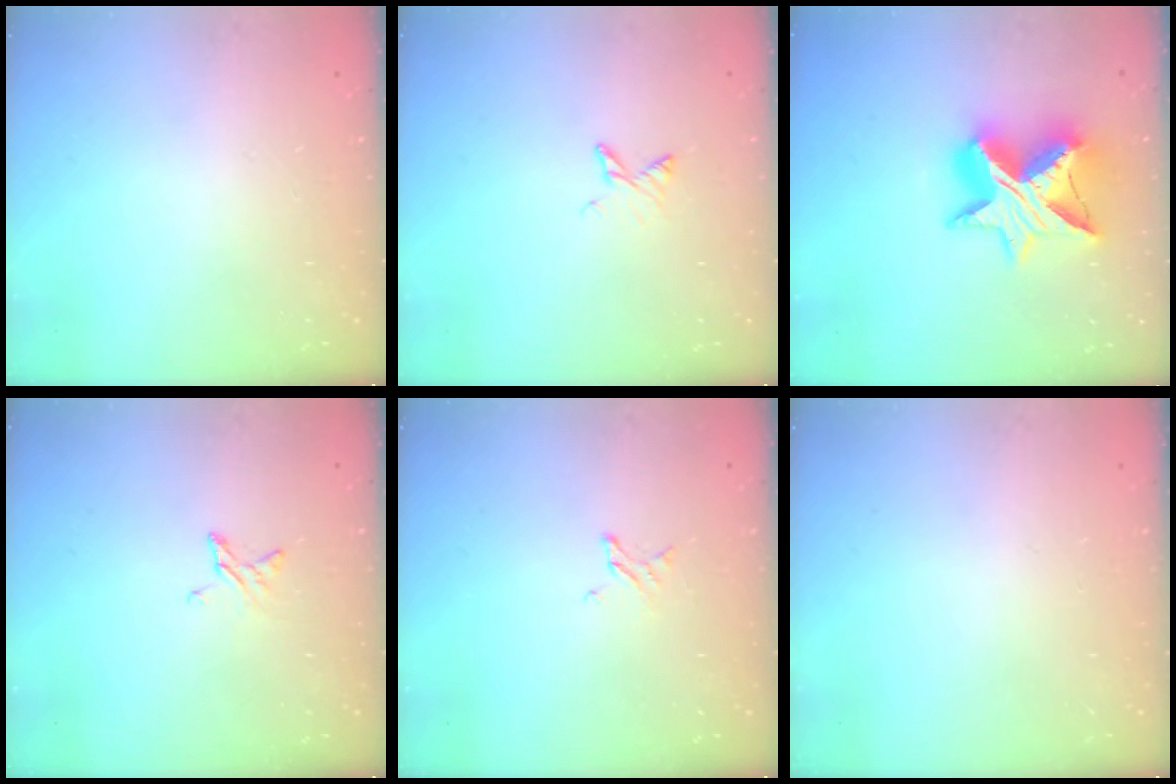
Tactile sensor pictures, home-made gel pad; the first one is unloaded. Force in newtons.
{"total": 3.6, "press": 3.6, "slide": 0.4}
{"total": 16.8, "press": 16.8, "slide": 1.0}
{"total": 2.9, "press": 2.9, "slide": 0.3}
{"total": 1.6, "press": 1.6, "slide": 0.2}
{"total": 0.0}